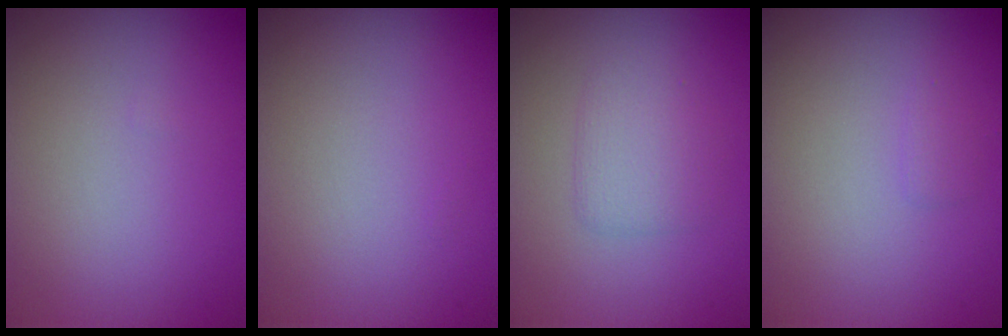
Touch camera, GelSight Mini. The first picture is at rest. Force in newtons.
{"total": 0.0}
{"total": 2.0, "press": 2.0, "slide": 0.2}
{"total": 0.6, "press": 0.6, "slide": 0.0}